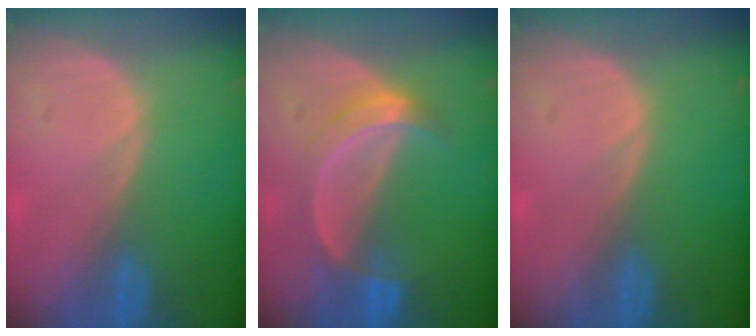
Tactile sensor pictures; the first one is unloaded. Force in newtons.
{"total": 5.0, "press": 5.0, "slide": 0.6}
{"total": 0.0}